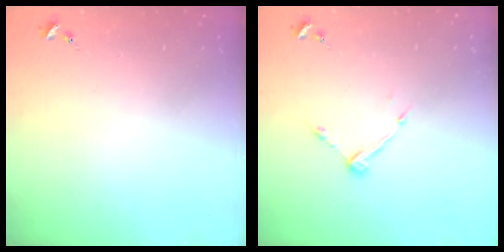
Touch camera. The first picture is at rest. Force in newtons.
{"total": 6.9, "press": 6.9, "slide": 0.3}